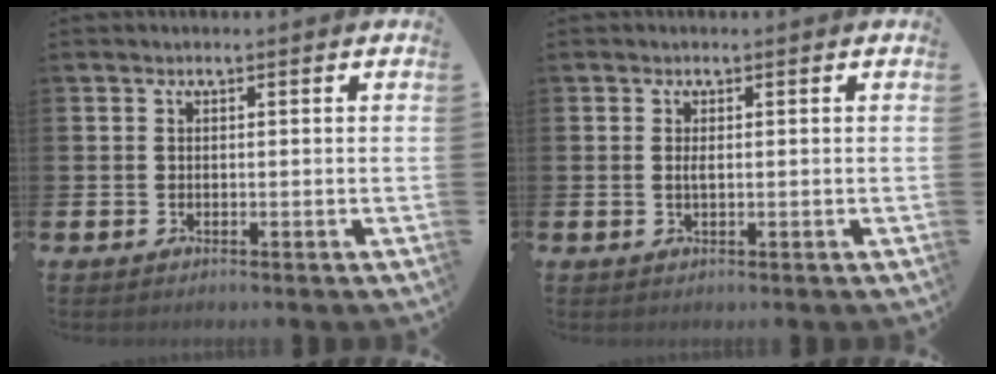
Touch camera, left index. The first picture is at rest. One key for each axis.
{"total": 0.8, "fx": 0.1, "fy": 0.2, "fz": 0.8, "tx": -0.017, "ty": 0.002, "tz": 0.002}